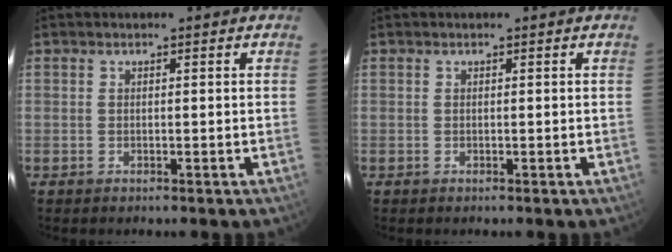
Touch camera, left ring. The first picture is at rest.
{"total": 0.0}